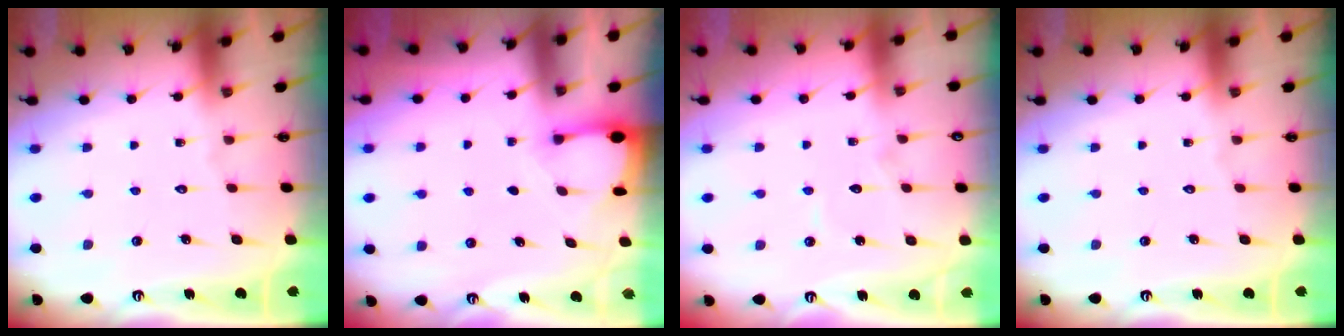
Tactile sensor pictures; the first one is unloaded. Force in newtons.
{"total": 2.0, "press": 2.0, "slide": 0.4}
{"total": 3.8, "press": 3.8, "slide": 0.3}
{"total": 0.0}